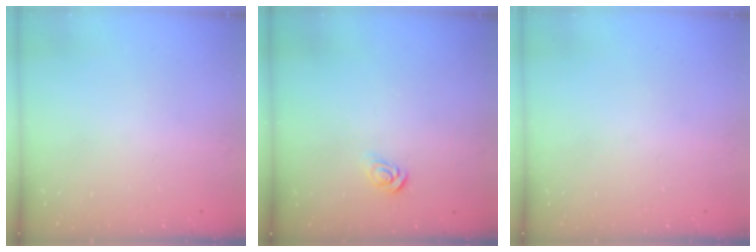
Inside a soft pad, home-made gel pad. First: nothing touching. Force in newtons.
{"total": 3.8, "press": 3.8, "slide": 0.4}
{"total": 0.0}